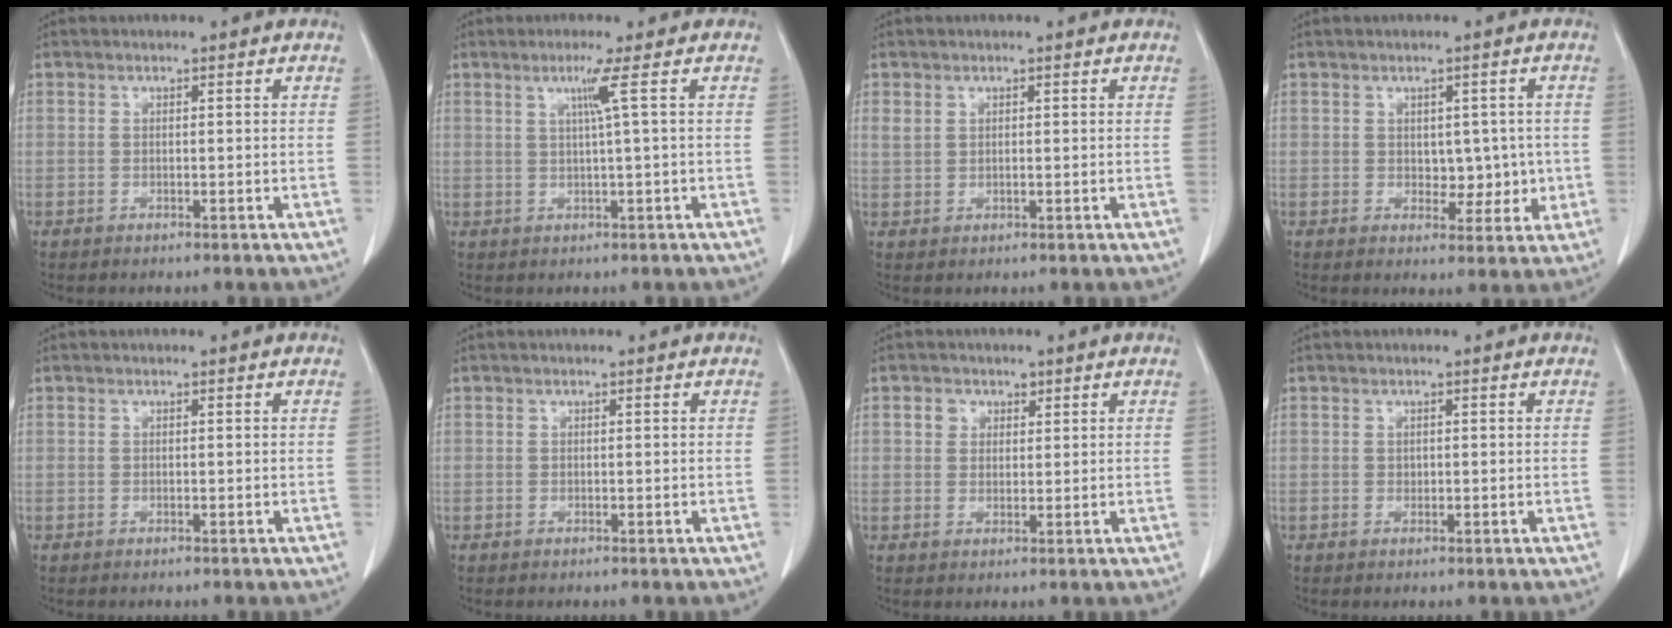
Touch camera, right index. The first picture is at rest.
{"total": 3.1, "force": [1.0, -1.3, 2.6], "torque": [-0.052, -0.003, 0.023]}
{"total": 1.6, "force": [0.8, 1.1, 0.9], "torque": [-0.022, 0.006, 0.020]}
{"total": 4.9, "force": [0.0, 3.1, 3.7], "torque": [-0.037, 0.006, 0.008]}
{"total": 0.0}
{"total": 0.0}
{"total": 2.5, "force": [1.2, 2.2, 0.6], "torque": [-0.007, 0.003, 0.017]}
{"total": 0.6, "force": [0.1, 0.5, 0.3], "torque": [-0.003, 0.001, 0.001]}